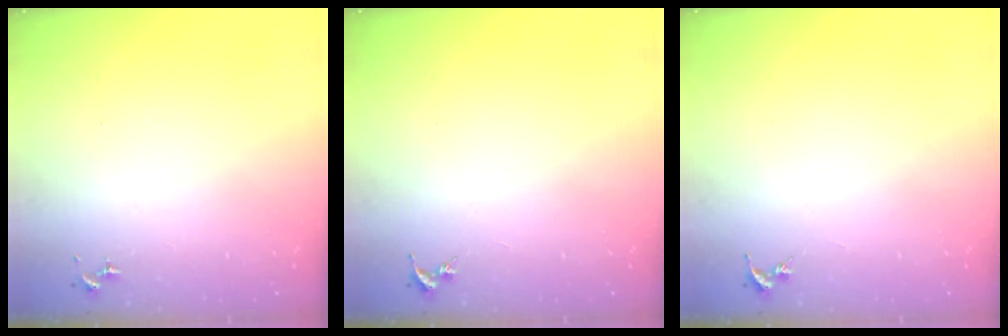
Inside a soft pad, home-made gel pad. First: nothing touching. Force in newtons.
{"total": 0.0}
{"total": 0.0}